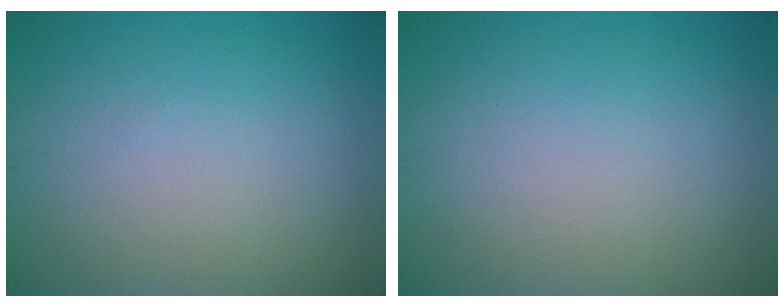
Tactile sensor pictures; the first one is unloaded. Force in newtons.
{"total": 0.0}